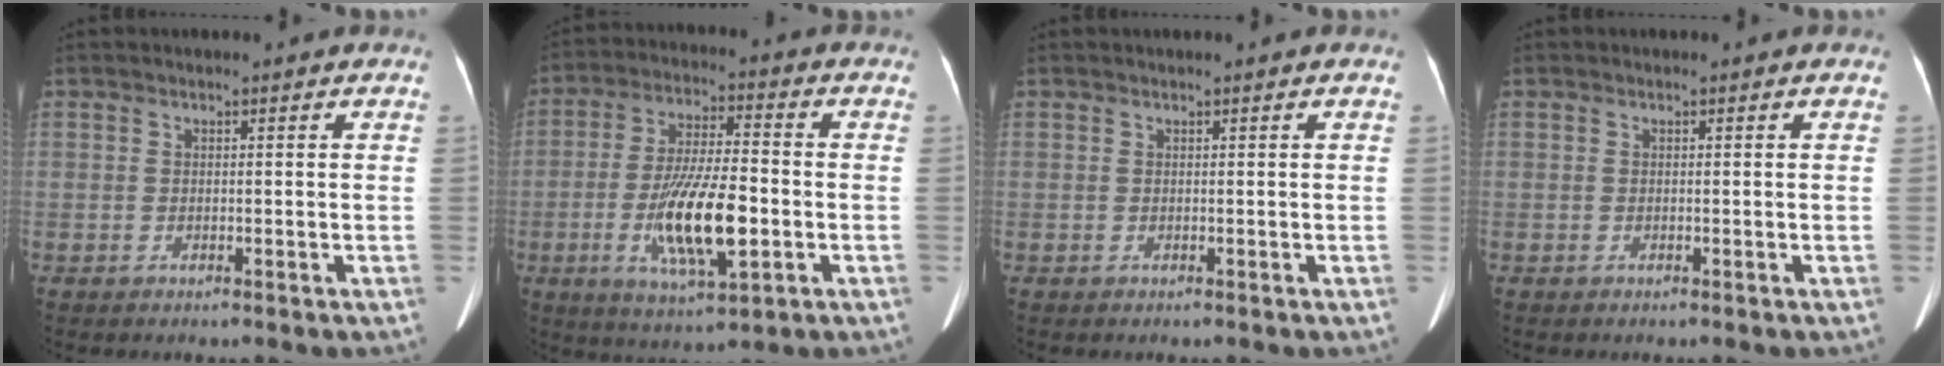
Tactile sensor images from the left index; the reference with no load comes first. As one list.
[{"total": 13.3, "force": [-3.3, 3.0, 12.5], "torque": [-0.240, -0.012, -0.054]}, {"total": 0.0}, {"total": 0.0}]